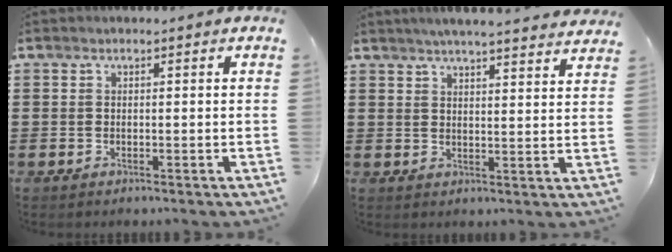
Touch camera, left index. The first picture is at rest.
{"total": 4.2, "force": [4.0, -0.4, 1.1], "torque": [-0.035, -0.017, 0.072]}